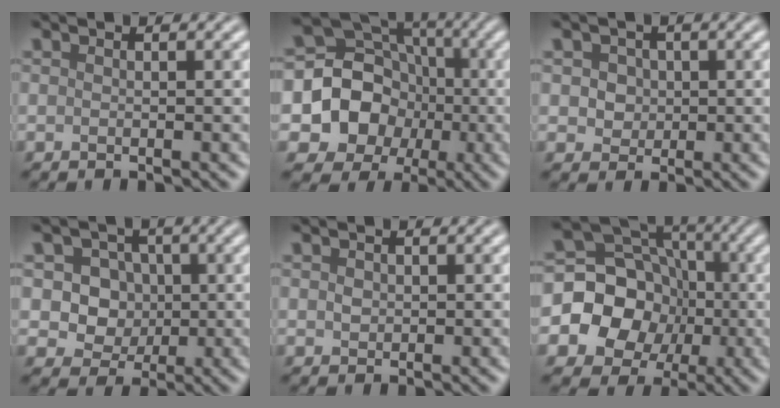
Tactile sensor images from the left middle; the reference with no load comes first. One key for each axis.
{"total": 11.5, "fx": -1.1, "fy": 10.5, "fz": 4.5, "tx": -0.087, "ty": 0.032, "tz": -0.041}
{"total": 3.5, "fx": 1.2, "fy": 2.9, "fz": 1.5, "tx": -0.013, "ty": 0.021, "tz": 0.005}
{"total": 7.1, "fx": 1.8, "fy": 6.3, "fz": 2.9, "tx": -0.044, "ty": 0.030, "tz": 0.017}
{"total": 0.7, "fx": 0.2, "fy": 0.6, "fz": 0.2, "tx": -0.004, "ty": 0.001, "tz": 0.001}
{"total": 10.6, "fx": -1.2, "fy": 9.4, "fz": 4.7, "tx": -0.072, "ty": 0.010, "tz": -0.051}